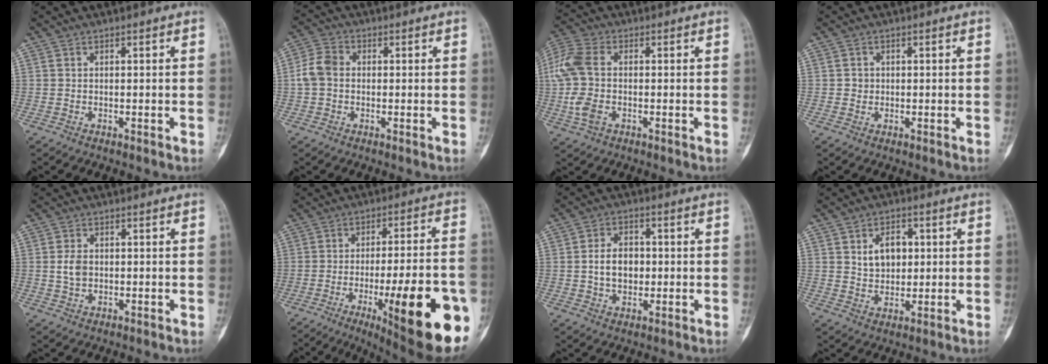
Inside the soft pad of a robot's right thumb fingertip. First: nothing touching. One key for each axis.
{"total": 5.3, "fx": -0.1, "fy": 4.1, "fz": 3.3, "tx": -0.067, "ty": 0.016, "tz": -0.009}
{"total": 12.0, "fx": -0.5, "fy": 7.5, "fz": 9.3, "tx": -0.233, "ty": 0.014, "tz": -0.014}
{"total": 1.5, "fx": 0.1, "fy": 1.4, "fz": 0.4, "tx": 0.000, "ty": 0.004, "tz": 0.001}
{"total": 3.3, "fx": 0.1, "fy": 2.4, "fz": 2.3, "tx": -0.042, "ty": 0.003, "tz": 0.003}
{"total": 24.7, "fx": -8.6, "fy": 5.8, "fz": 22.4, "tx": -0.259, "ty": 0.009, "tz": -0.110}
{"total": 7.0, "fx": -0.1, "fy": 5.0, "fz": 4.8, "tx": -0.065, "ty": 0.009, "tz": -0.002}
{"total": 6.9, "fx": 1.7, "fy": 4.9, "fz": 4.5, "tx": -0.043, "ty": -0.008, "tz": 0.030}